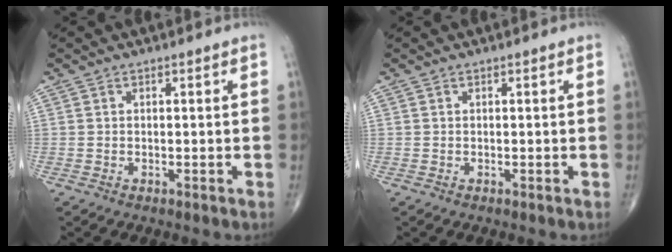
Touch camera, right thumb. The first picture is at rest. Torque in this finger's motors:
{"motor_torque": [-0.51, -0.18, -0.07, -0.17, 0.03]}